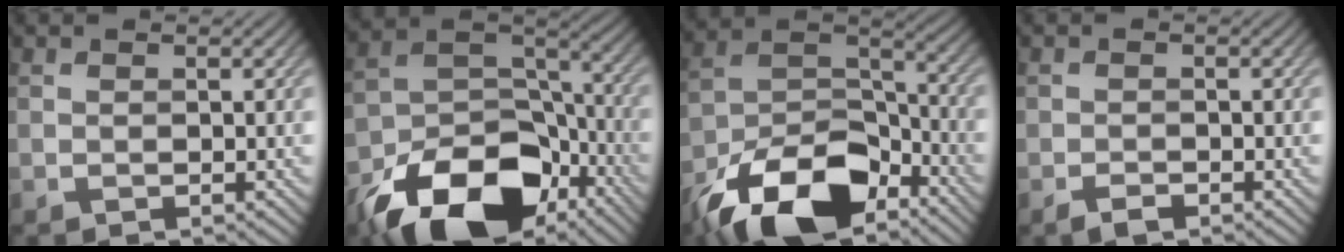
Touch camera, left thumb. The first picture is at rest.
{"total": 16.0, "force": [-10.1, 8.8, 8.8], "torque": [-0.177, -0.029, -0.186]}
{"total": 14.7, "force": [-9.9, 6.8, 8.5], "torque": [-0.173, -0.013, -0.196]}
{"total": 1.6, "force": [-1.1, 0.8, 0.8], "torque": [-0.016, -0.002, -0.022]}